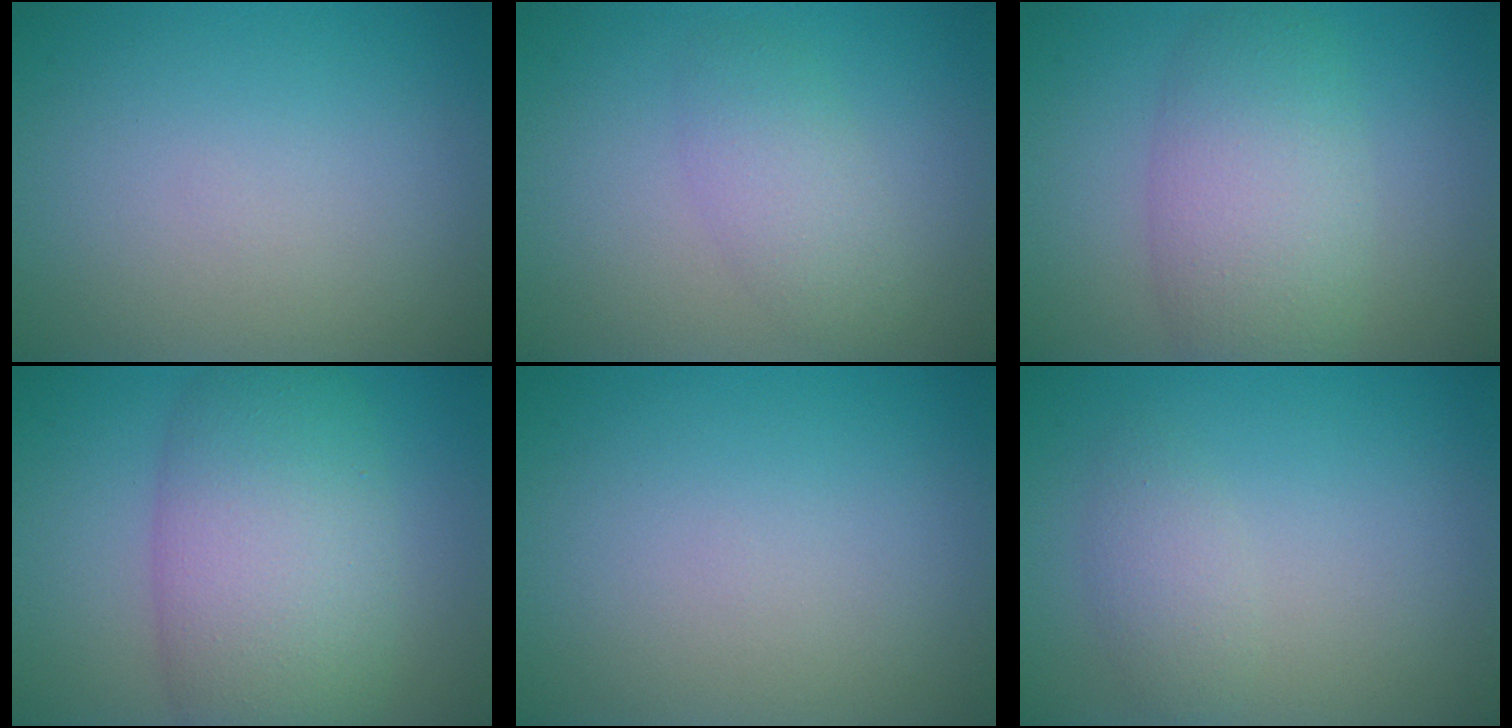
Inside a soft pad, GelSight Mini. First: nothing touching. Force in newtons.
{"total": 2.7, "press": 2.7, "slide": 0.3}
{"total": 6.1, "press": 6.1, "slide": 0.2}
{"total": 9.3, "press": 9.3, "slide": 0.3}
{"total": 0.0}
{"total": 1.9, "press": 1.9, "slide": 0.1}